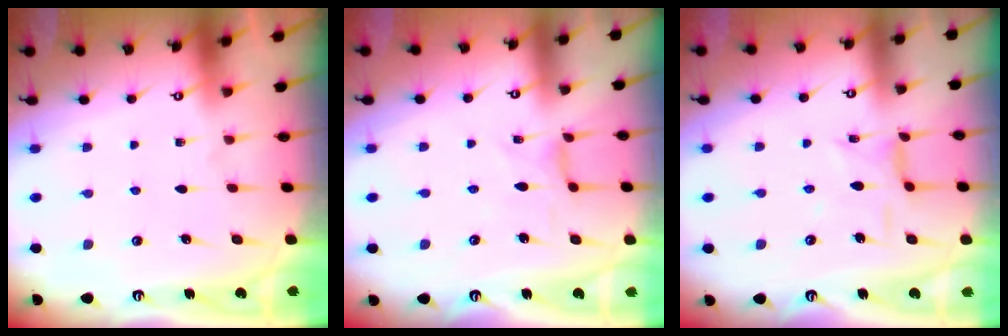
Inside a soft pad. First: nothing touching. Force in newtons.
{"total": 1.3, "press": 1.3, "slide": 0.3}
{"total": 4.9, "press": 4.8, "slide": 0.4}